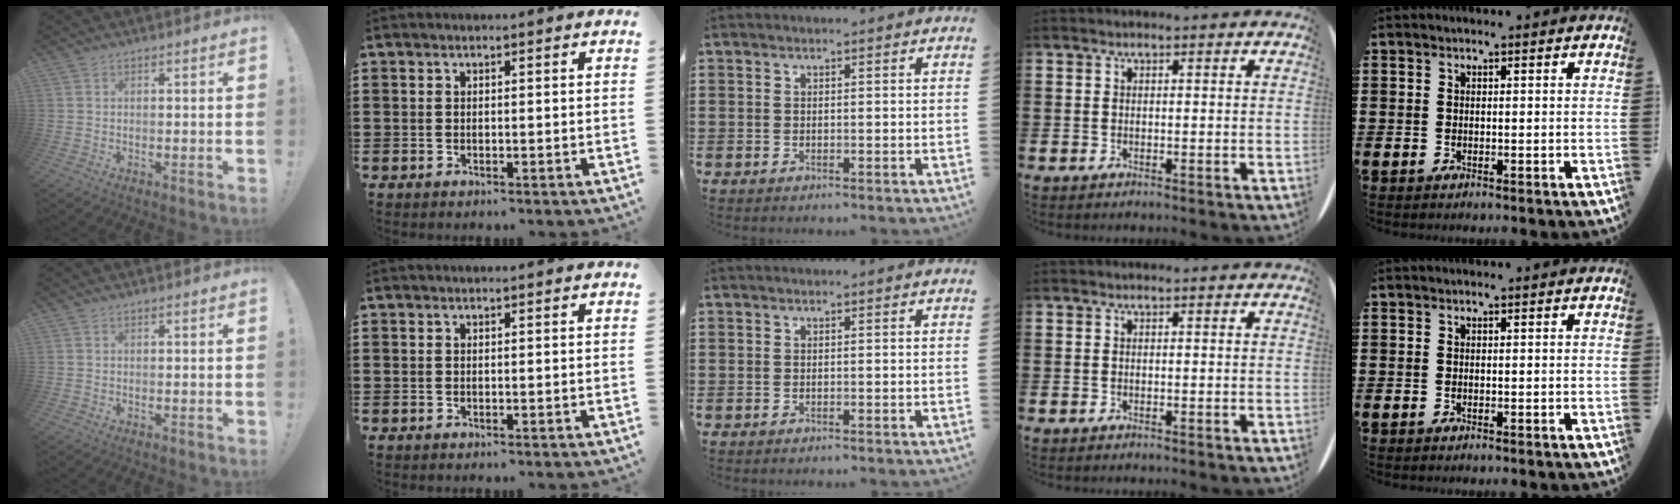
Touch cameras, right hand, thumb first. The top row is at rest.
{}